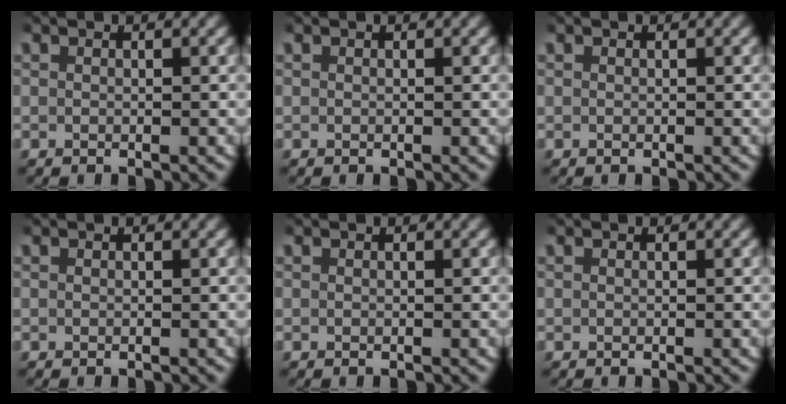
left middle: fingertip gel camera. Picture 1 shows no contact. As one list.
[{"total": 0.0}, {"total": 0.0}, {"total": 0.0}, {"total": 0.0}, {"total": 0.0}]